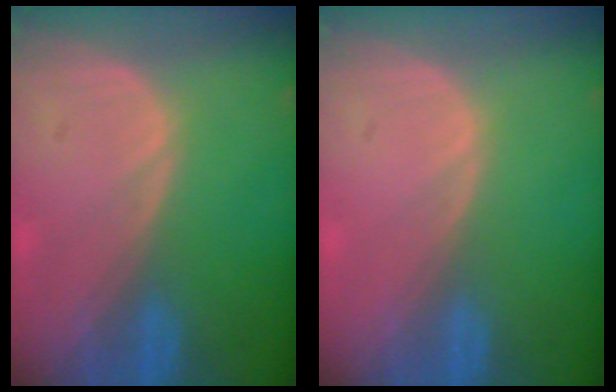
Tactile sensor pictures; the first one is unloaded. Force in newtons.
{"total": 0.0}